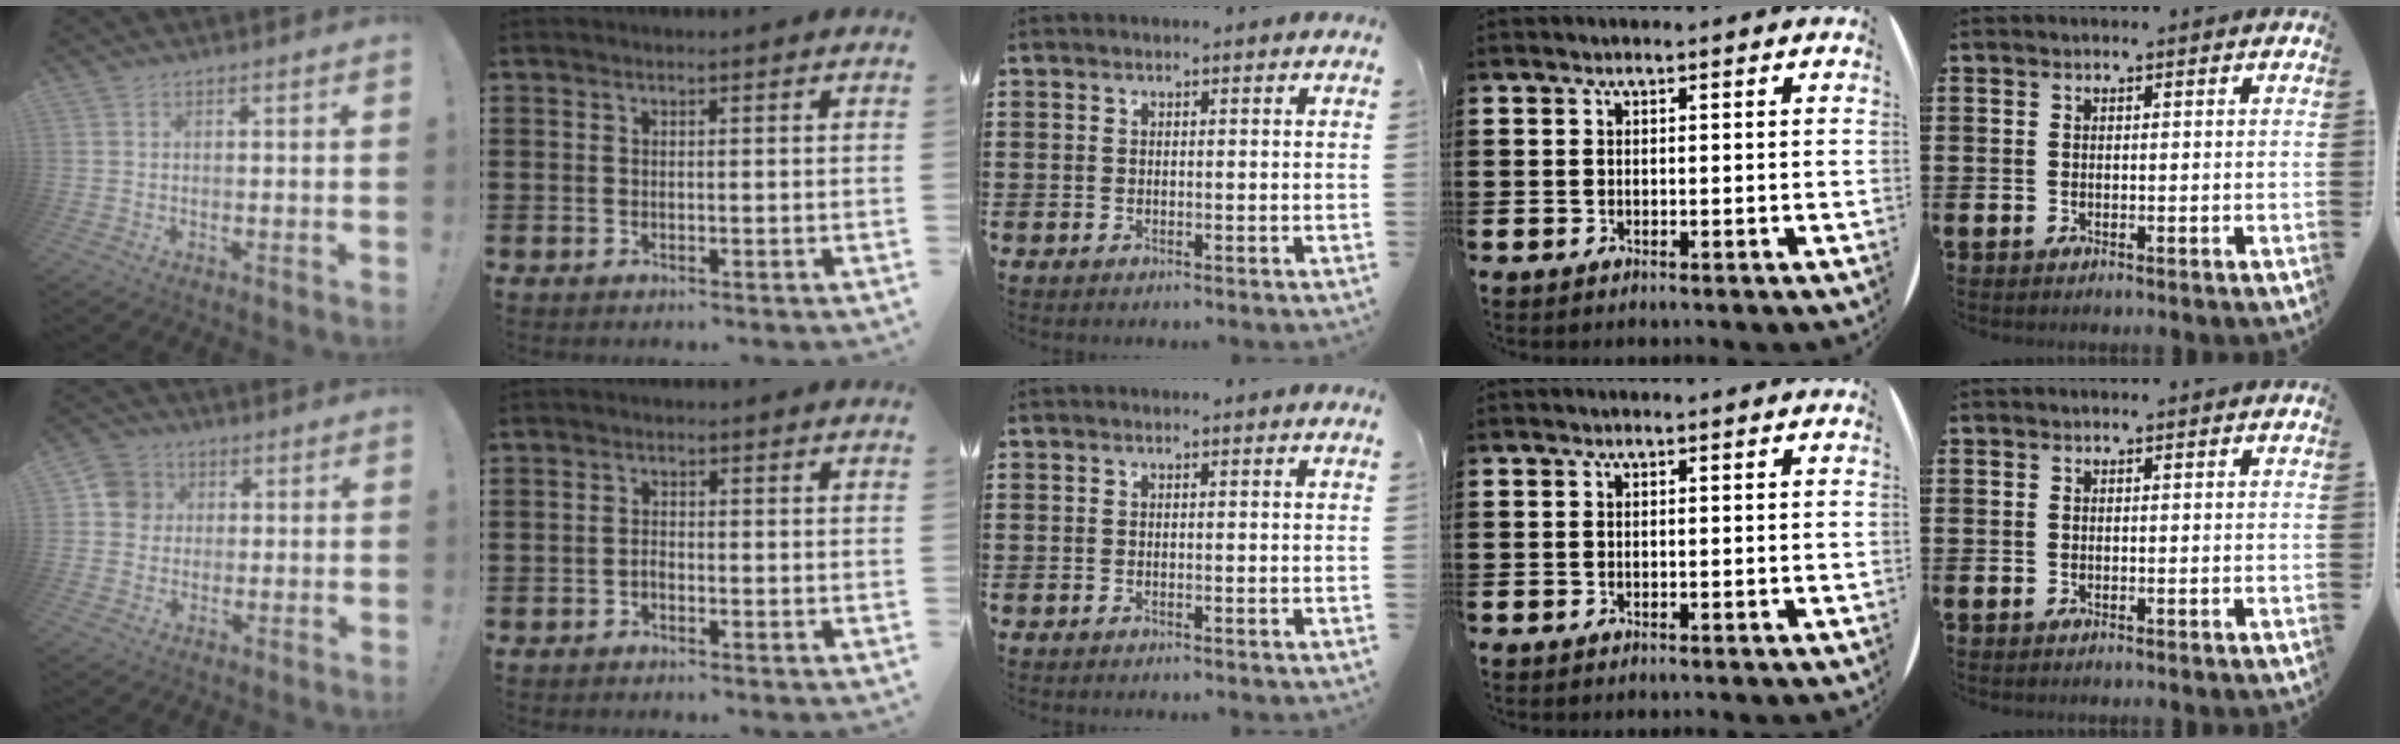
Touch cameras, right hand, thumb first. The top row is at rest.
{"thumb": {"total": 8.8, "force": [2.2, 8.4, 1.9], "torque": [-0.016, -0.008, 0.045]}, "index": {"total": 1.1, "force": [-0.7, 0.7, 0.5], "torque": [-0.013, -0.002, -0.014]}}